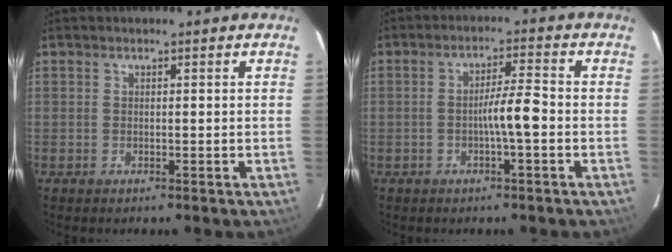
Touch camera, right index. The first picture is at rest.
{"total": 5.0, "force": [-1.3, 0.1, 4.8], "torque": [-0.082, 0.009, -0.021]}